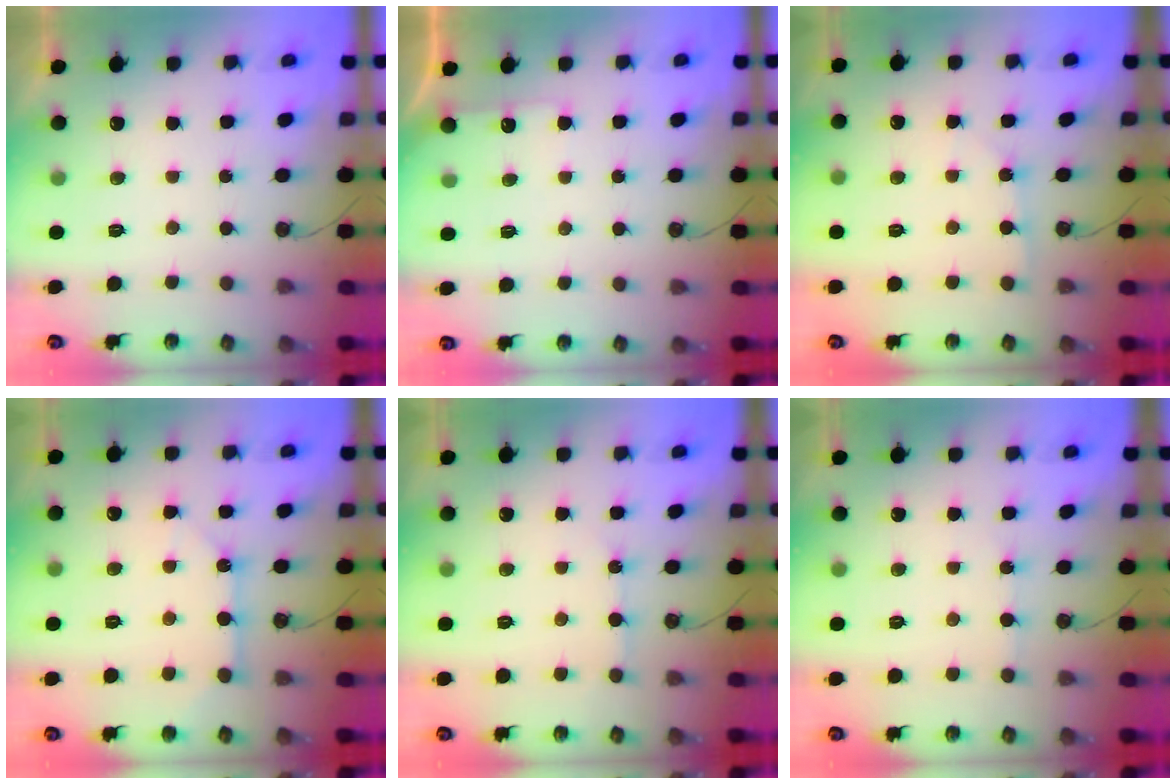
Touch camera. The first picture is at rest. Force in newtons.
{"total": 4.6, "press": 4.5, "slide": 0.6}
{"total": 1.9, "press": 1.9, "slide": 0.2}
{"total": 8.4, "press": 8.4, "slide": 0.8}
{"total": 4.0, "press": 3.9, "slide": 0.5}
{"total": 2.4, "press": 2.4, "slide": 0.3}